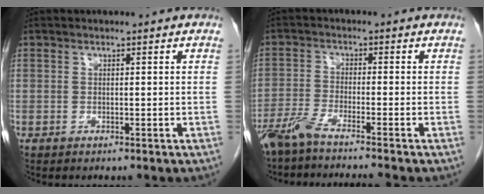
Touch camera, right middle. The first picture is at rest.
{"total": 6.3, "force": [-5.4, -1.2, 2.9], "torque": [-0.051, -0.018, -0.098]}